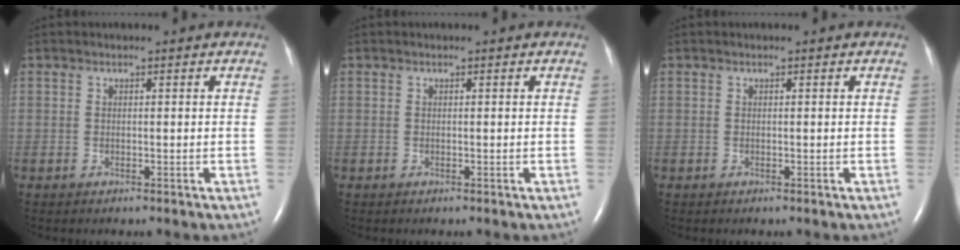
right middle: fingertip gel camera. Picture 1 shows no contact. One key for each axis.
{"total": 0.0}
{"total": 0.0}